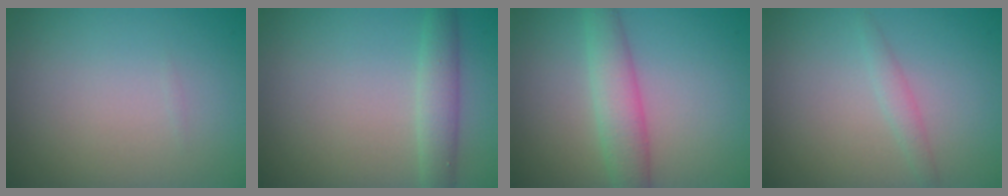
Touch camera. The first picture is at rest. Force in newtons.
{"total": 2.6, "press": 2.6, "slide": 0.0}
{"total": 3.7, "press": 3.7, "slide": 0.1}
{"total": 1.2, "press": 1.2, "slide": 0.1}